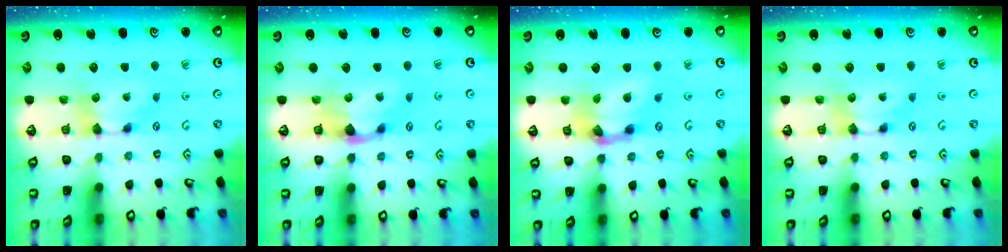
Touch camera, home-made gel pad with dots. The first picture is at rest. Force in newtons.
{"total": 1.7, "press": 1.2, "slide": 1.3}
{"total": 5.8, "press": 5.4, "slide": 2.1}
{"total": 0.0}